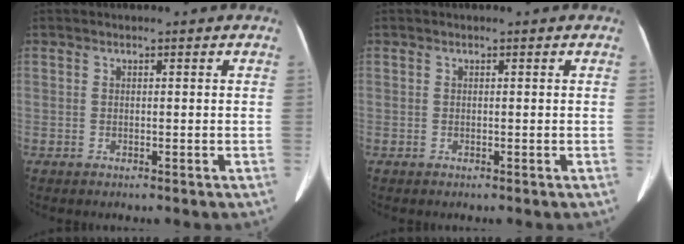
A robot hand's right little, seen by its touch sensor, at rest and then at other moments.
{"total": 0.0}